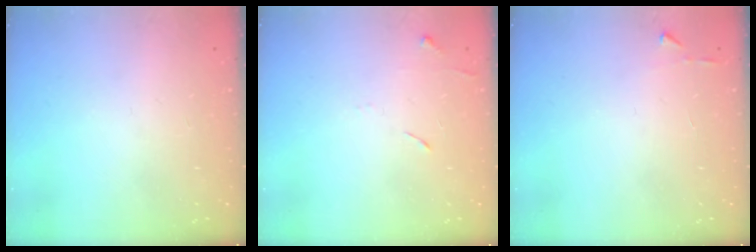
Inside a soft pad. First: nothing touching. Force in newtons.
{"total": 5.4, "press": 5.4, "slide": 0.7}
{"total": 3.2, "press": 3.2, "slide": 0.4}